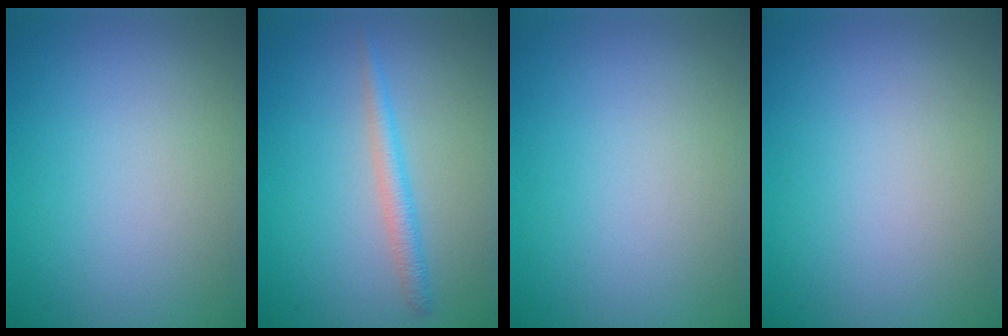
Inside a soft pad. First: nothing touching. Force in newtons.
{"total": 1.8, "press": 1.8, "slide": 0.0}
{"total": 0.0}
{"total": 0.0}